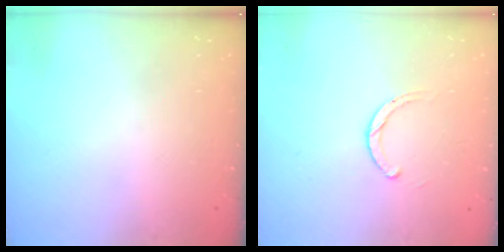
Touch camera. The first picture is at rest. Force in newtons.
{"total": 1.9, "press": 1.9, "slide": 0.2}